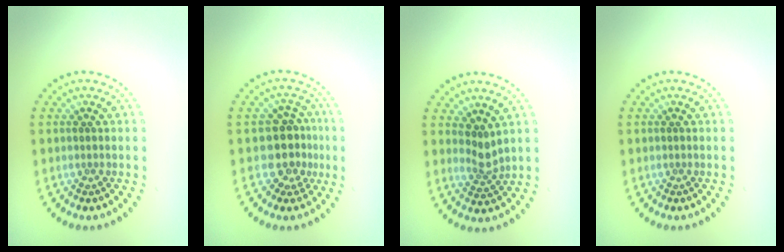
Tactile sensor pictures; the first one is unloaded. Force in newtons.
{"total": 3.8, "press": 3.2, "slide": 2.1}
{"total": 1.9, "press": 1.4, "slide": 1.3}
{"total": 0.0}